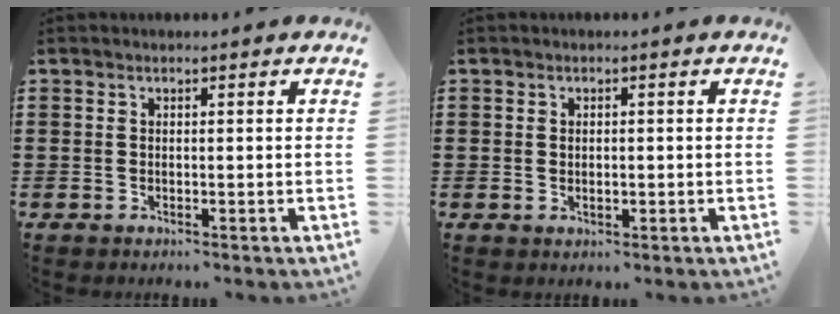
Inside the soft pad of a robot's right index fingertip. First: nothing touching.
{"total": 1.0, "force": [0.0, 0.5, 0.8], "torque": [-0.017, 0.003, 0.000]}